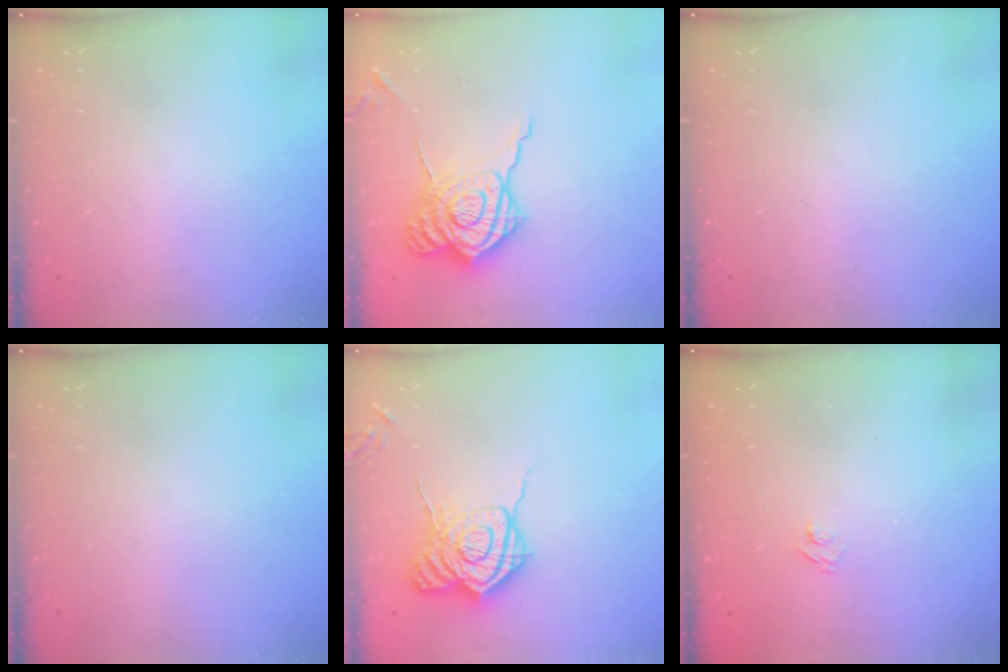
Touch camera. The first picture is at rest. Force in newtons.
{"total": 16.6, "press": 16.5, "slide": 1.4}
{"total": 0.0}
{"total": 0.0}
{"total": 16.7, "press": 16.7, "slide": 0.6}
{"total": 2.7, "press": 2.5, "slide": 0.9}